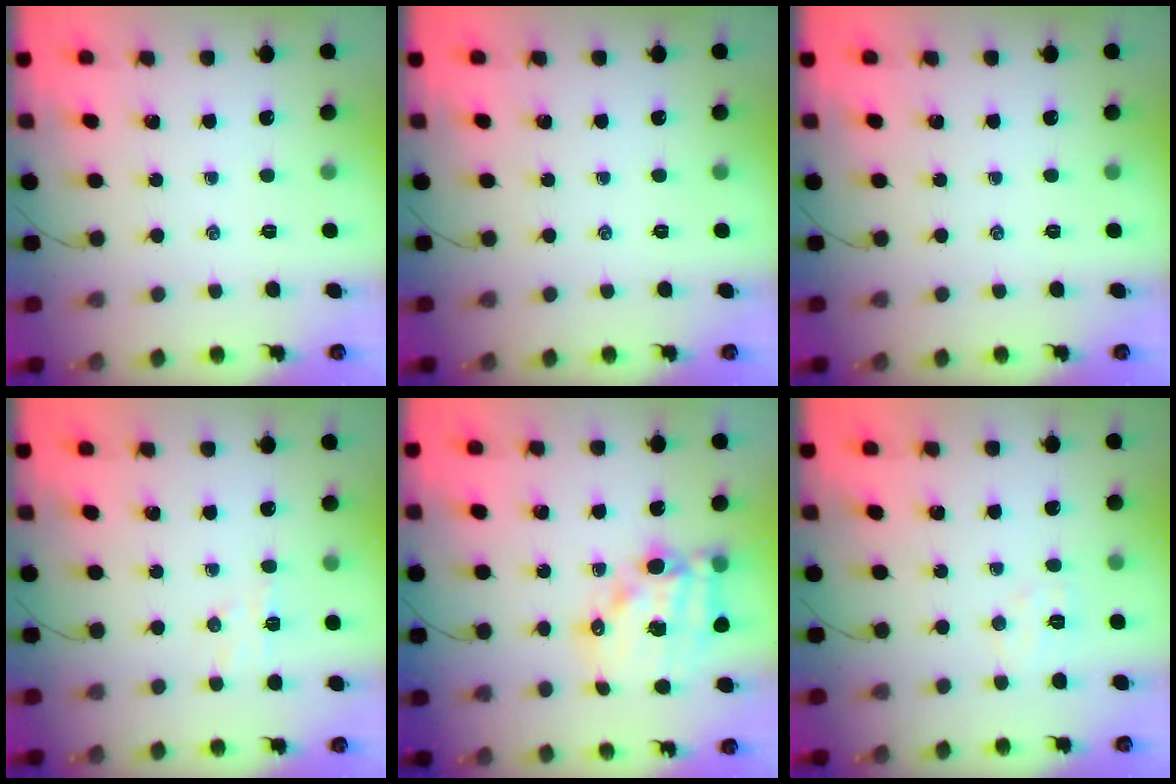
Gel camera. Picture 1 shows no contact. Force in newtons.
{"total": 0.0}
{"total": 0.0}
{"total": 5.9, "press": 5.8, "slide": 1.2}
{"total": 15.9, "press": 15.5, "slide": 3.7}
{"total": 4.5, "press": 4.4, "slide": 1.0}